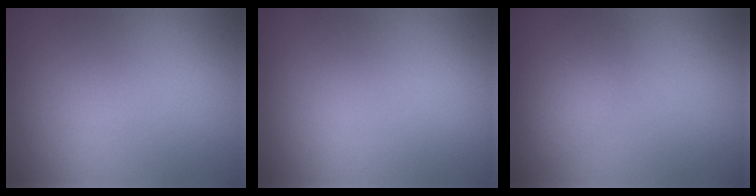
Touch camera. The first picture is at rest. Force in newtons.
{"total": 0.0}
{"total": 1.2, "press": 1.2, "slide": 0.0}